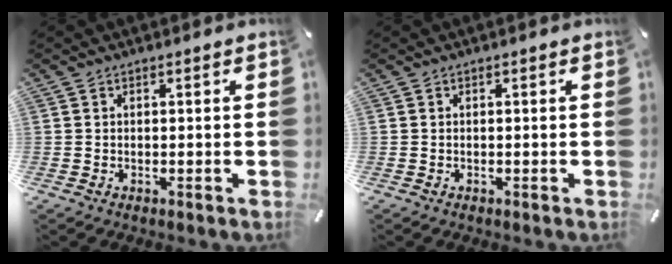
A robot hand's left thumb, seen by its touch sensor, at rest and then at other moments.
{"total": 0.0}